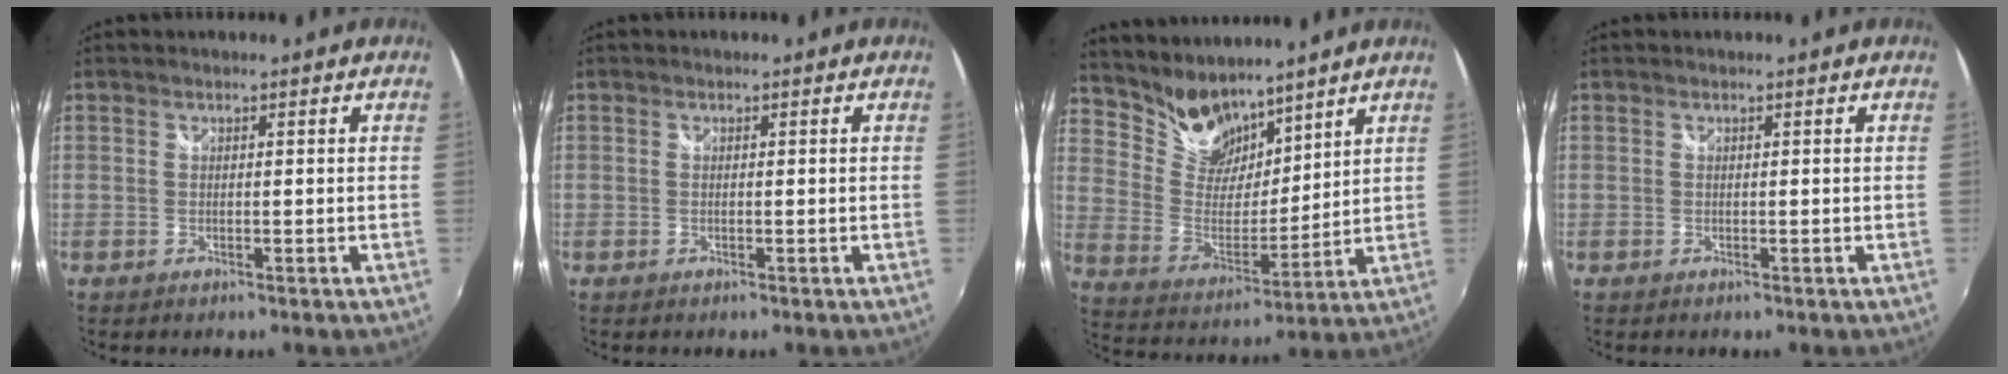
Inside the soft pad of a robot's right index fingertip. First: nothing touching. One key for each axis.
{"total": 0.6, "fx": -0.4, "fy": 0.0, "fz": 0.5, "tx": -0.007, "ty": -0.001, "tz": -0.006}
{"total": 11.4, "fx": 9.5, "fy": 5.7, "fz": 3.0, "tx": -0.070, "ty": 0.004, "tz": 0.190}
{"total": 0.0}